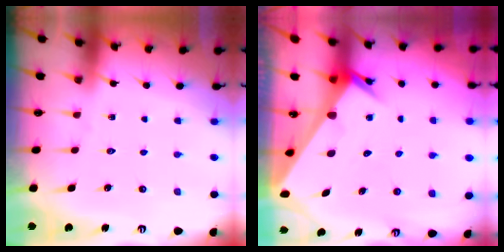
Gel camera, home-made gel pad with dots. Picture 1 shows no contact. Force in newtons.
{"total": 2.4, "press": 2.4, "slide": 0.1}